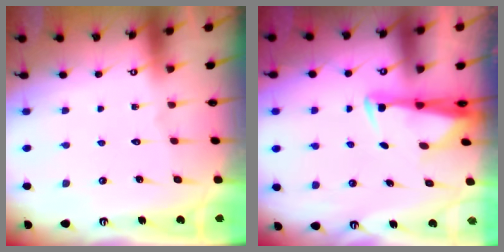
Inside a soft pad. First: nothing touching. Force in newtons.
{"total": 2.9, "press": 2.8, "slide": 0.9}